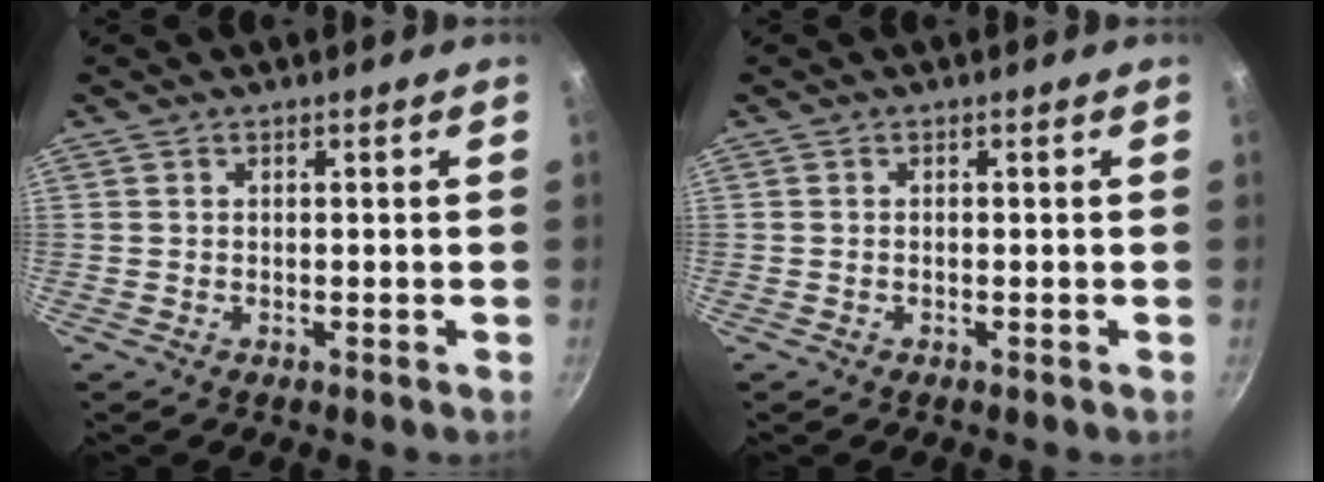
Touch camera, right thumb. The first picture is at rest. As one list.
[{"total": 0.0}]